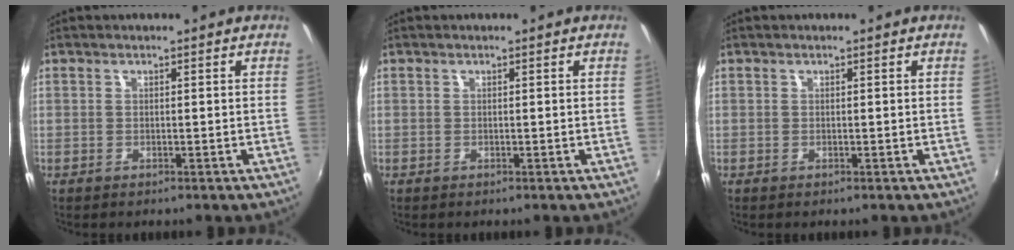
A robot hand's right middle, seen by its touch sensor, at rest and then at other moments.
{"total": 0.0}
{"total": 0.0}